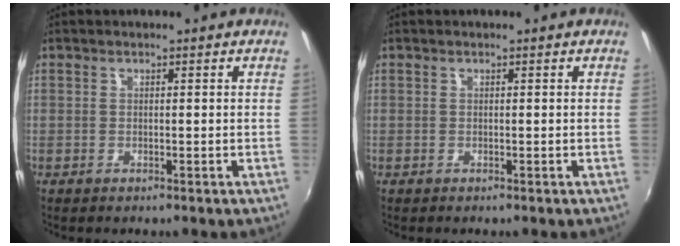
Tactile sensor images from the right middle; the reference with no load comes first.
{"total": 0.0}